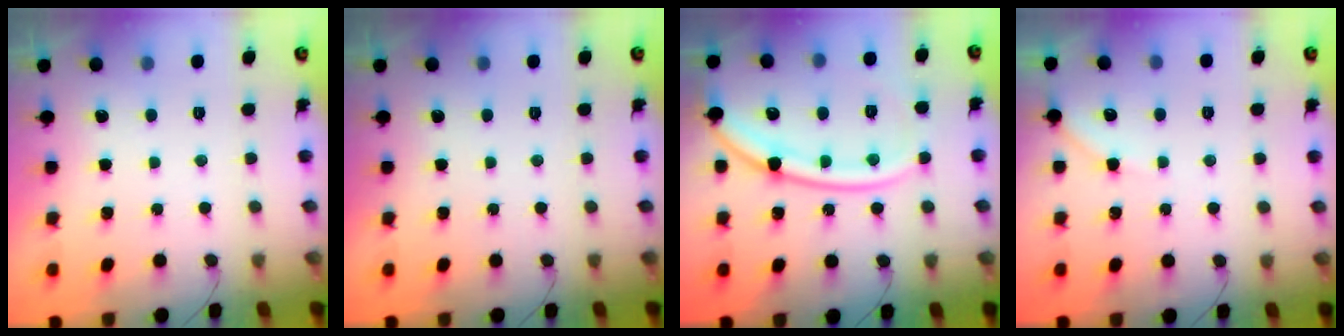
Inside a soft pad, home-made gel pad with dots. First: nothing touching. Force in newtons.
{"total": 0.0}
{"total": 17.6, "press": 17.5, "slide": 2.0}
{"total": 3.3, "press": 3.3, "slide": 0.4}